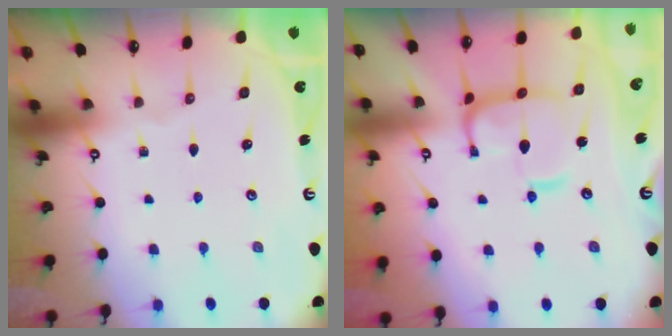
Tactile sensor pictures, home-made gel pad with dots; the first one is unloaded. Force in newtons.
{"total": 8.4, "press": 8.3, "slide": 1.1}